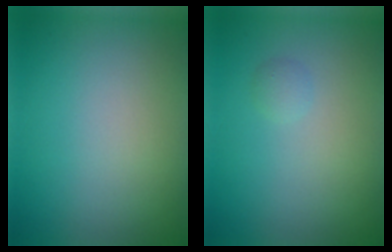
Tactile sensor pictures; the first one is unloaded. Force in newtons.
{"total": 0.8, "press": 0.8, "slide": 0.0}